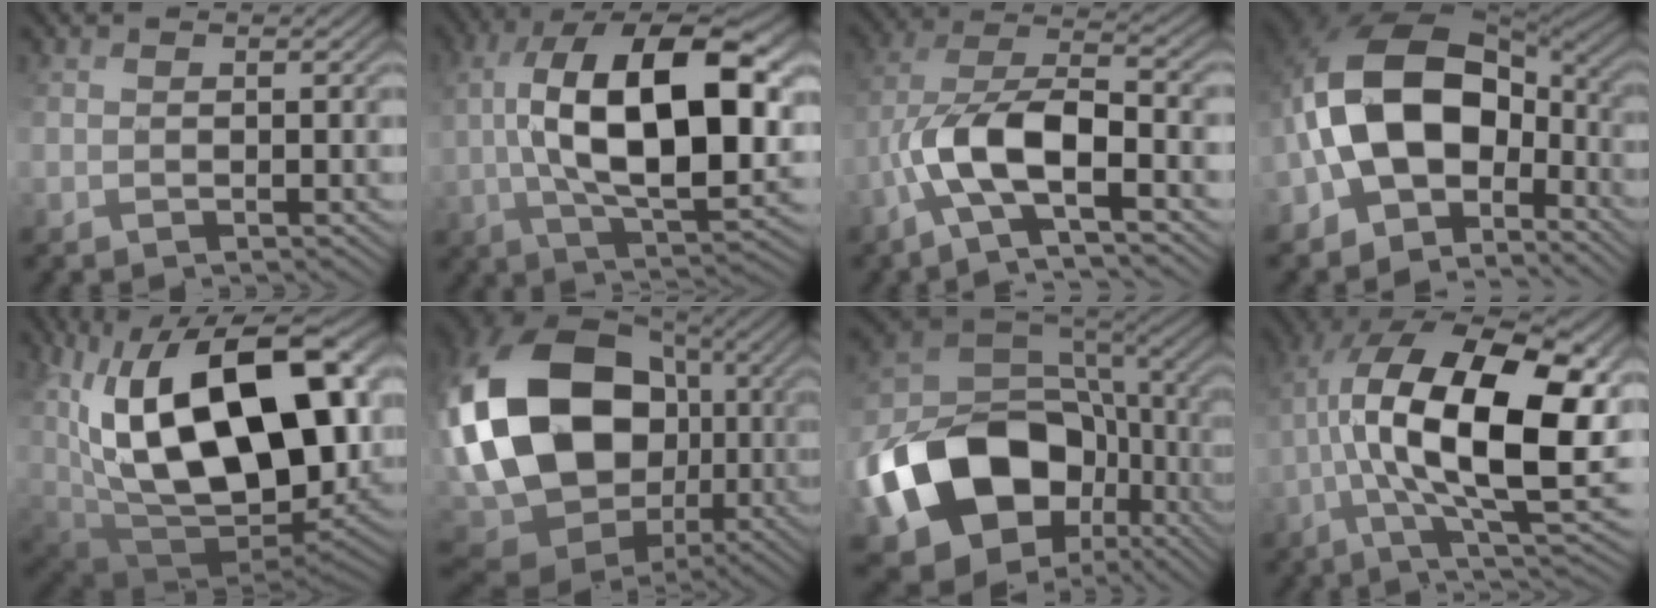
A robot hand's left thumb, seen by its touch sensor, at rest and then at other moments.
{"total": 17.3, "force": [1.8, 8.4, 15.1], "torque": [-0.263, 0.008, 0.025]}
{"total": 10.0, "force": [-3.7, 3.5, 8.6], "torque": [-0.174, 0.006, -0.081]}
{"total": 14.9, "force": [-3.3, 10.0, 10.6], "torque": [-0.205, 0.001, -0.077]}
{"total": 22.9, "force": [5.4, 12.2, 18.7], "torque": [-0.378, 0.008, 0.120]}
{"total": 24.0, "force": [0.1, 18.5, 15.2], "torque": [-0.388, -0.020, 0.009]}
{"total": 18.1, "force": [-5.0, 13.3, 11.3], "torque": [-0.258, -0.034, -0.083]}
{"total": 18.7, "force": [0.1, 8.2, 16.8], "torque": [-0.287, 0.018, -0.003]}